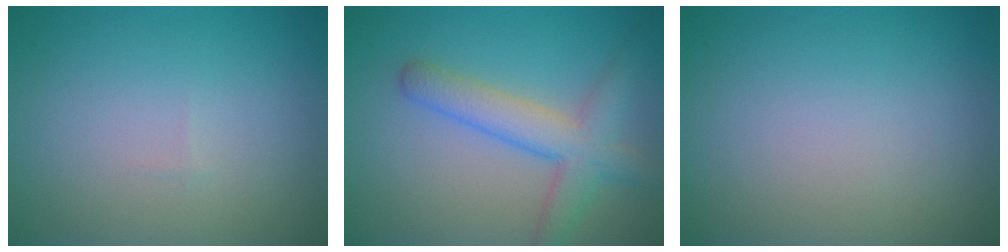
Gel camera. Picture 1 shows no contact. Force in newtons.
{"total": 4.6, "press": 4.6, "slide": 0.3}
{"total": 0.0}